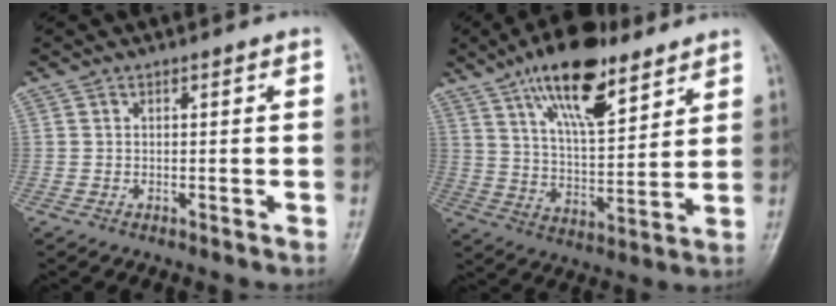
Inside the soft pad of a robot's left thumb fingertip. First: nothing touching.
{"total": 17.0, "force": [10.4, 6.6, 11.7], "torque": [-0.165, -0.046, 0.180]}